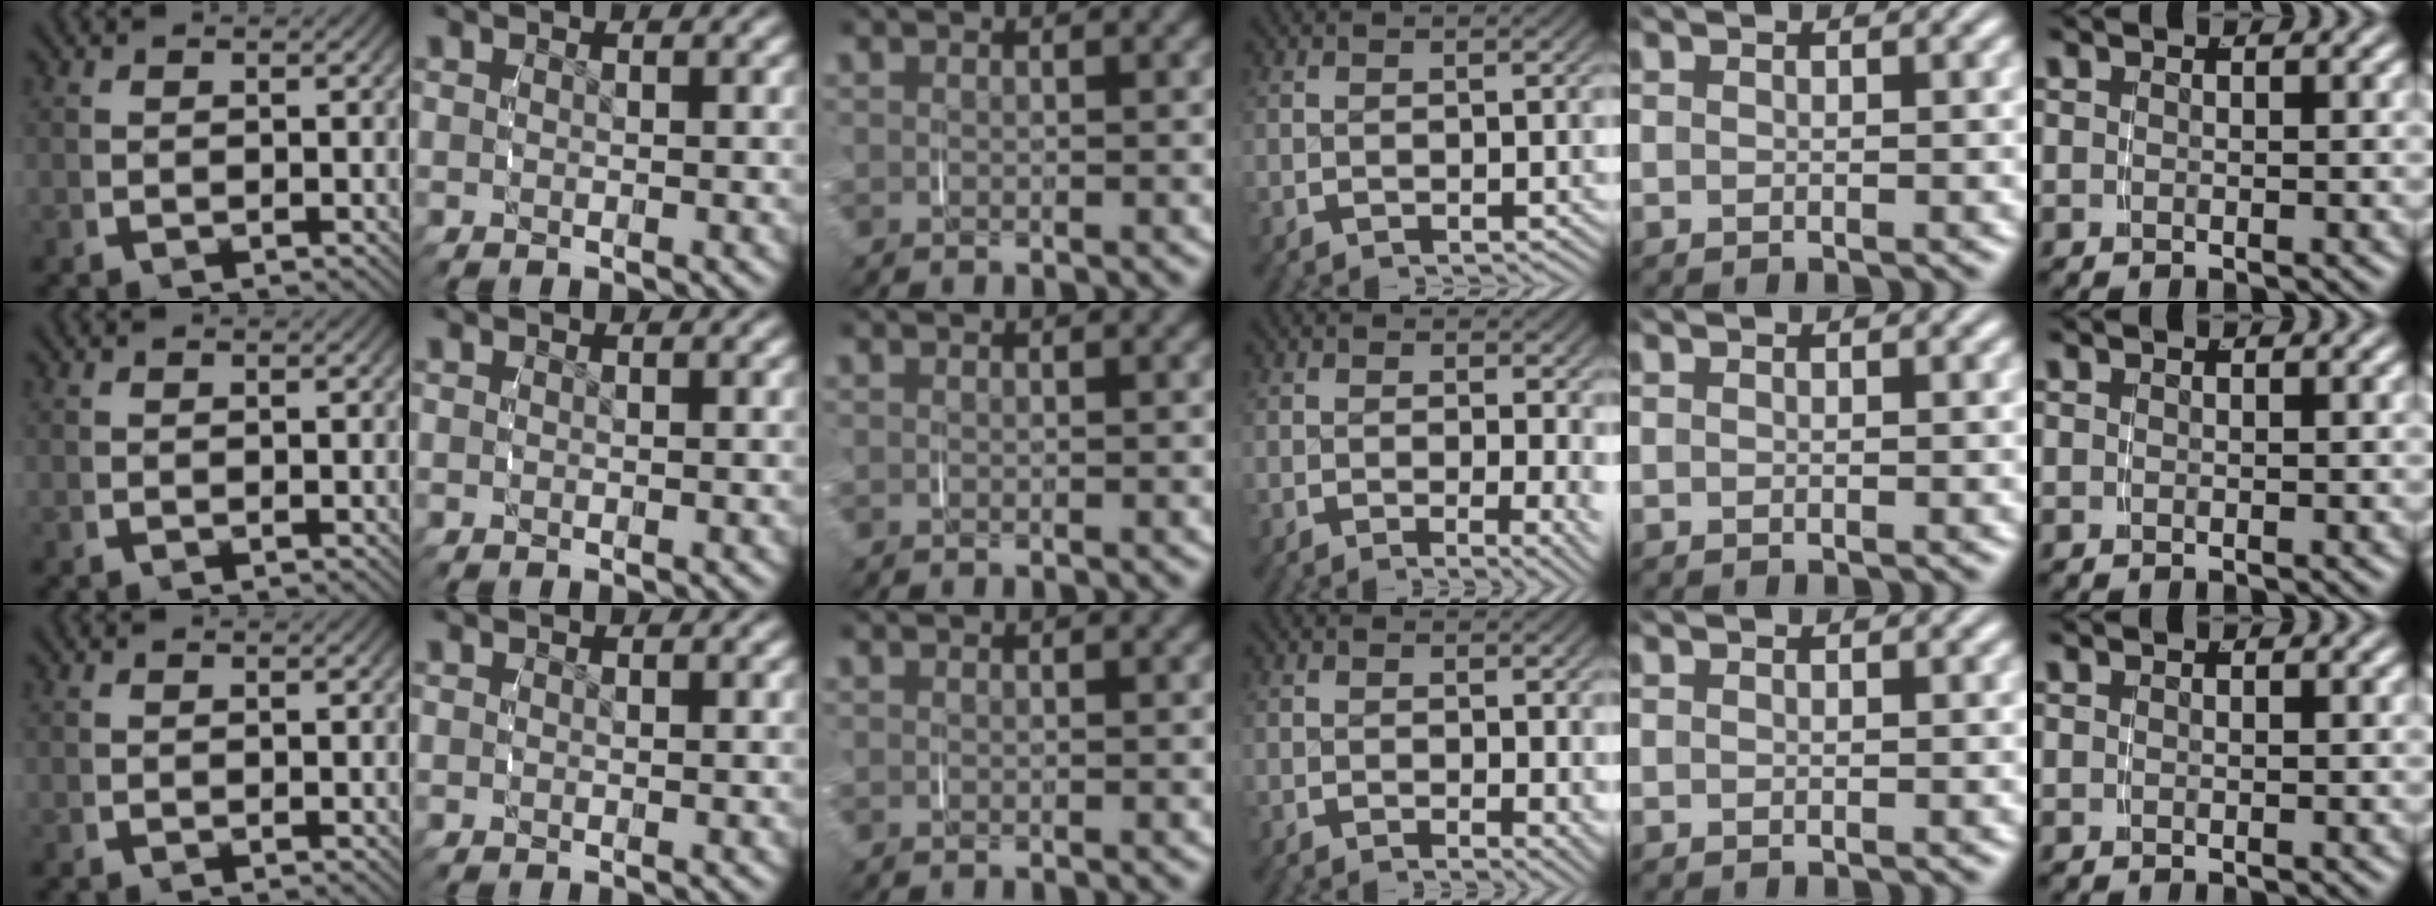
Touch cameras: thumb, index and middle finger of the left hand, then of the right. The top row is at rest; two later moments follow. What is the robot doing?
{"motion": "grasp_and_lifting", "object": "jewelry box"}